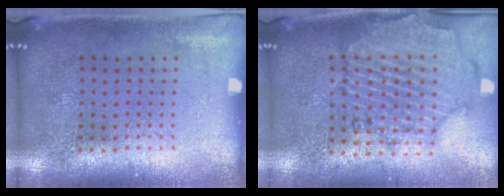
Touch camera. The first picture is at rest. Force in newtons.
{"total": 1.6, "press": 1.6, "slide": 0.3}